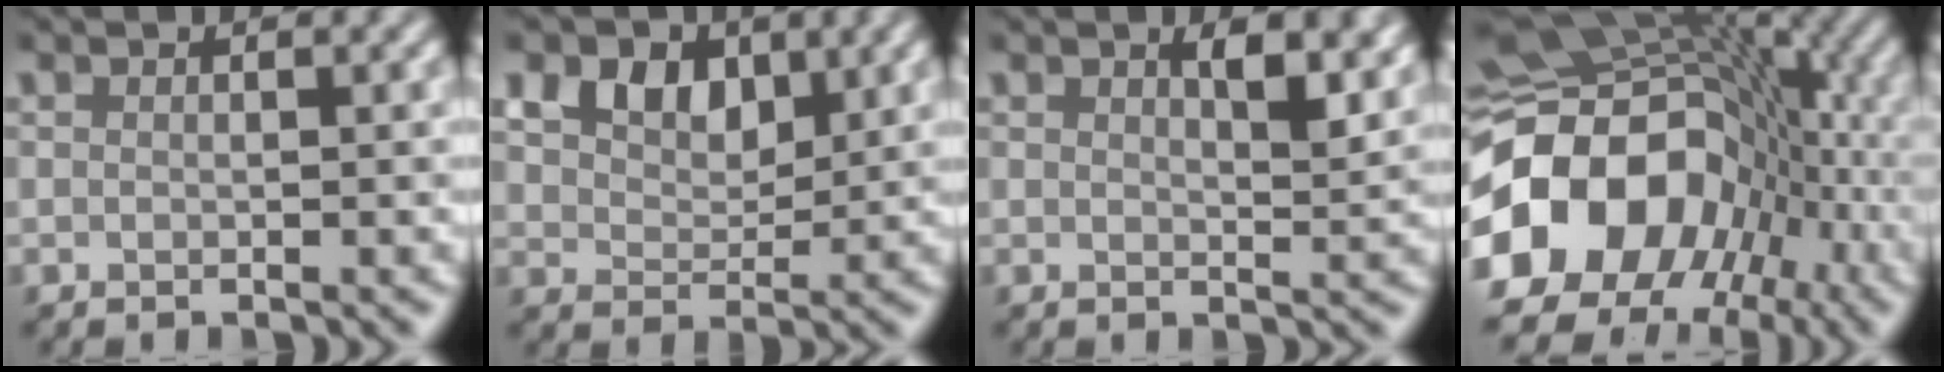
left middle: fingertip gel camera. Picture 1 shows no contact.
{"total": 6.2, "force": [3.4, 4.2, 3.0], "torque": [-0.073, 0.009, 0.059]}
{"total": 2.8, "force": [1.5, 0.8, 2.2], "torque": [-0.031, -0.003, 0.027]}
{"total": 16.4, "force": [-4.2, 13.1, 8.9], "torque": [-0.183, -0.009, -0.074]}